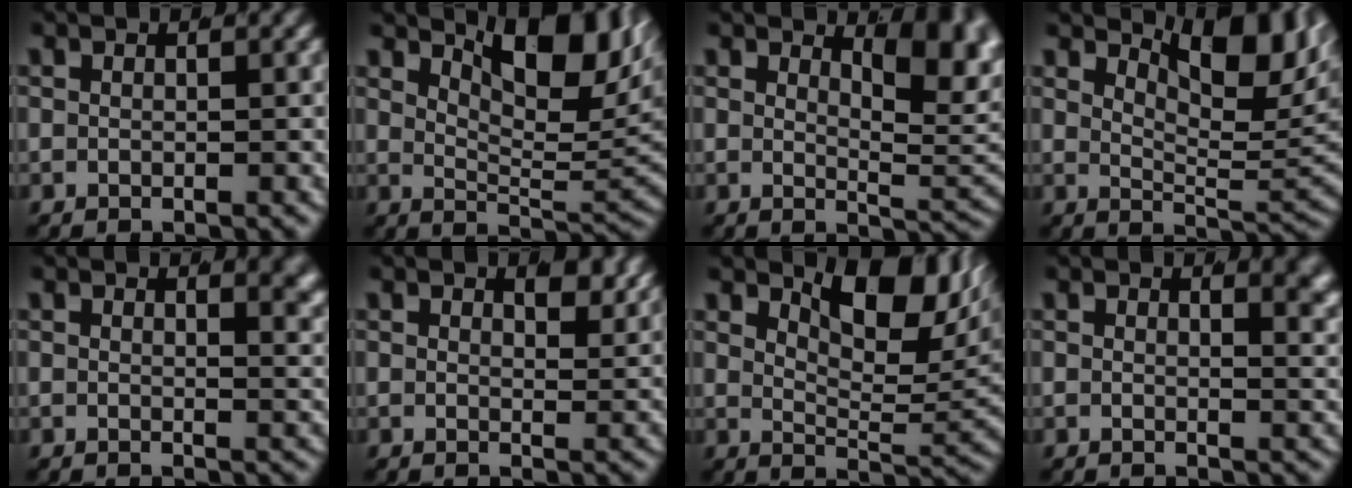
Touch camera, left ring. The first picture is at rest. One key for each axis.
{"total": 8.2, "fx": 3.8, "fy": 2.6, "fz": 6.8, "tx": -0.084, "ty": -0.010, "tz": 0.068}
{"total": 5.2, "fx": 2.0, "fy": 1.4, "fz": 4.6, "tx": -0.043, "ty": -0.016, "tz": 0.037}
{"total": 7.0, "fx": 3.3, "fy": 1.9, "fz": 5.9, "tx": -0.071, "ty": -0.013, "tz": 0.060}
{"total": 2.8, "fx": 1.7, "fy": 0.6, "fz": 2.2, "tx": -0.016, "ty": -0.007, "tz": 0.026}
{"total": 2.2, "fx": 1.7, "fy": 0.4, "fz": 1.3, "tx": -0.011, "ty": -0.010, "tz": 0.030}
{"total": 7.5, "fx": 3.5, "fy": 2.5, "fz": 6.1, "tx": -0.082, "ty": -0.015, "tz": 0.064}
{"total": 3.3, "fx": 1.9, "fy": 0.8, "fz": 2.5, "tx": -0.016, "ty": -0.006, "tz": 0.028}